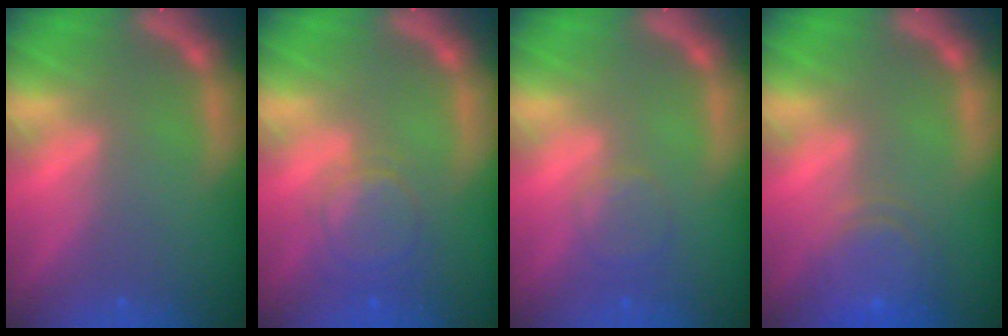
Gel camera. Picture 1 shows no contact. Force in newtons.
{"total": 4.5}
{"total": 2.4}
{"total": 5.5}